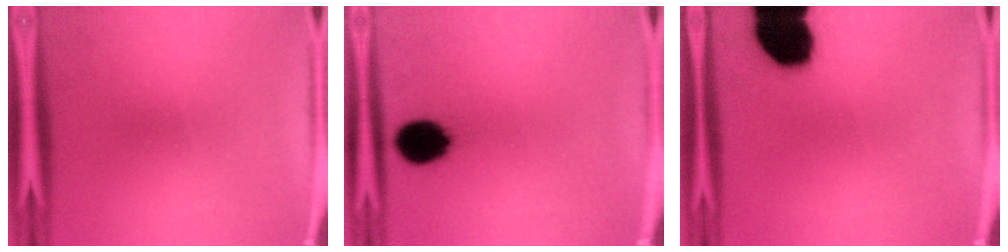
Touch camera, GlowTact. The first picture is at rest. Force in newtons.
{"total": 10.4}
{"total": 16.9}